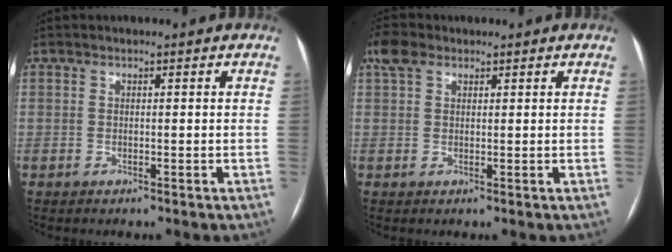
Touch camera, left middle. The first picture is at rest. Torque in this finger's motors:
{"motor_torque": [0.40, -0.38, 0.14, 0.00]}